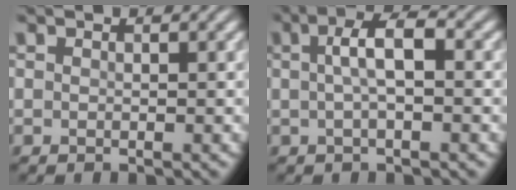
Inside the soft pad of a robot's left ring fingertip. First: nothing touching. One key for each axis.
{"total": 3.5, "fx": 0.3, "fy": 1.0, "fz": 3.4, "tx": -0.063, "ty": 0.008, "tz": 0.003}